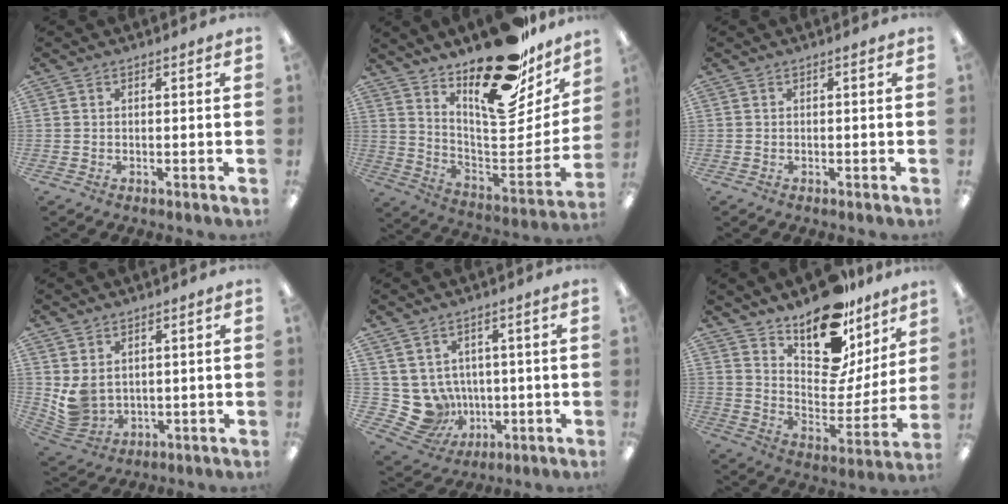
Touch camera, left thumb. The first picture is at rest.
{"total": 25.1, "force": [18.0, 10.2, 14.3], "torque": [-0.169, -0.135, 0.303]}
{"total": 0.0}
{"total": 6.2, "force": [2.7, 4.8, 2.7], "torque": [-0.074, -0.009, 0.057]}
{"total": 8.2, "force": [0.8, 8.0, 1.9], "torque": [-0.078, -0.024, 0.025]}
{"total": 18.4, "force": [14.0, 8.3, 8.5], "torque": [-0.130, -0.112, 0.245]}